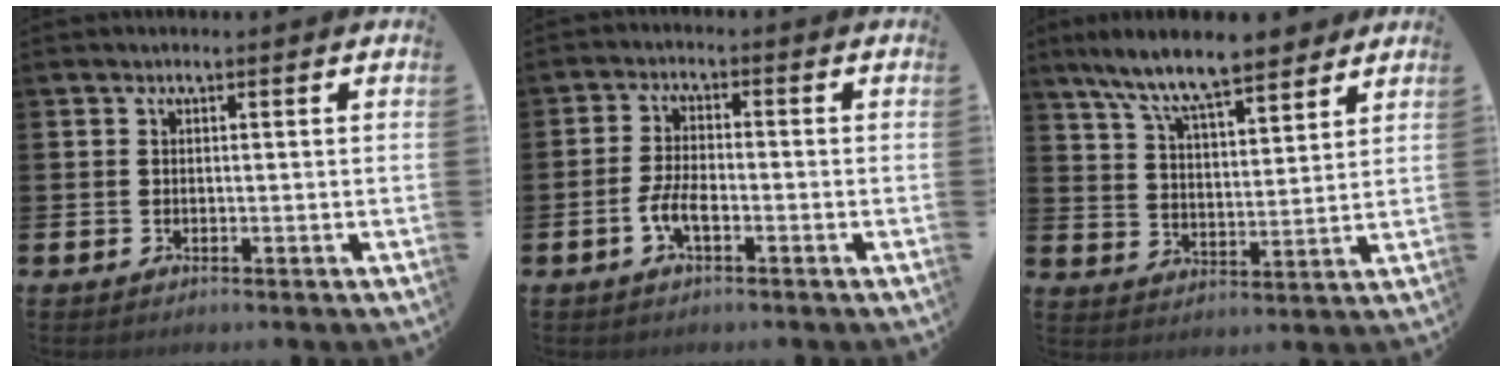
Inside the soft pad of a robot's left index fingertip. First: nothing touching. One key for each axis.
{"total": 3.6, "fx": -1.5, "fy": 1.4, "fz": 2.9, "tx": -0.065, "ty": 0.008, "tz": -0.027}
{"total": 9.6, "fx": 8.6, "fy": 1.7, "fz": 3.8, "tx": -0.104, "ty": -0.043, "tz": 0.156}